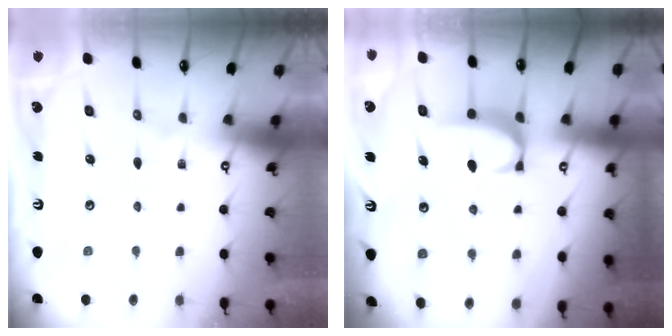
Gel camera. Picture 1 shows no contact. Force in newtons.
{"total": 1.6, "press": 1.6, "slide": 0.5}